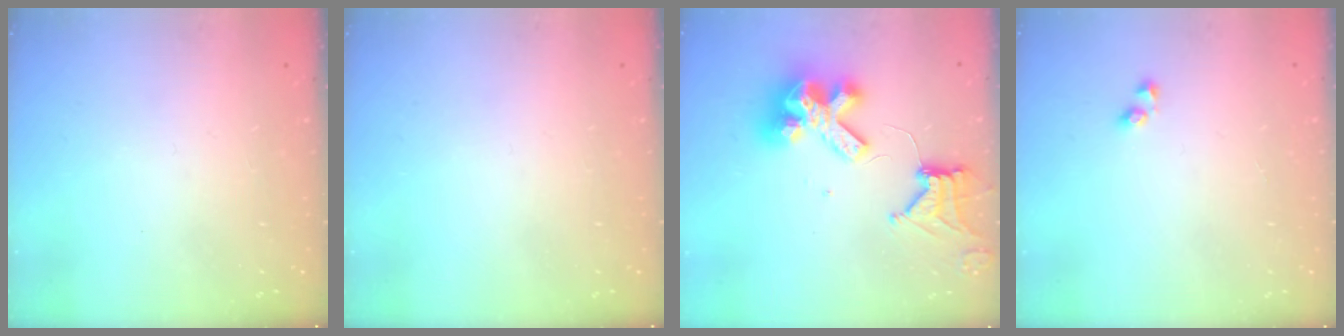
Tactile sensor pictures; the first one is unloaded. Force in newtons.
{"total": 0.0}
{"total": 13.4, "press": 13.3, "slide": 1.6}
{"total": 2.0, "press": 1.7, "slide": 1.0}